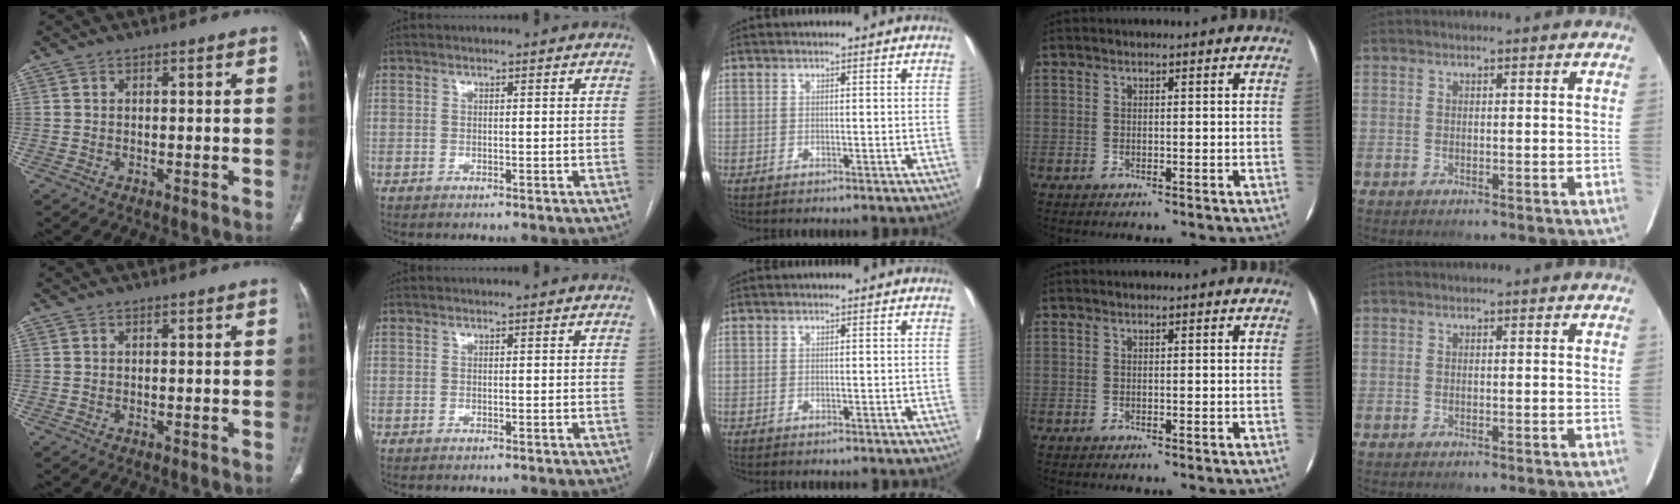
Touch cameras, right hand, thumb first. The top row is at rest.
{}